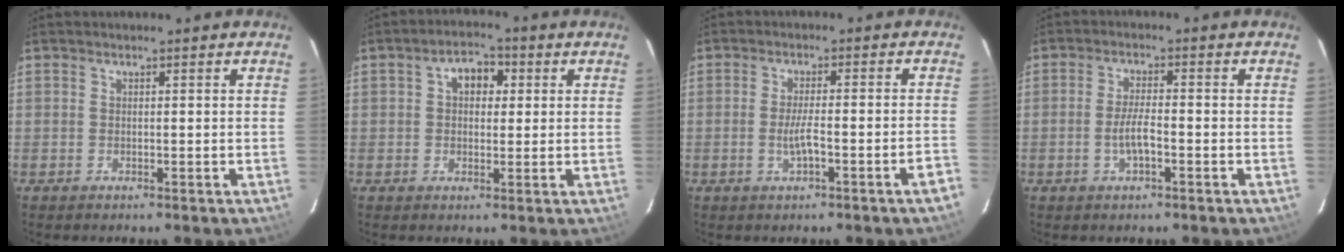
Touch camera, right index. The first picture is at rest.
{"total": 5.2, "force": [1.3, 3.7, 3.4], "torque": [-0.054, 0.022, 0.022]}
{"total": 5.5, "force": [-2.7, -0.6, 4.8], "torque": [-0.078, -0.009, -0.040]}
{"total": 4.0, "force": [-1.6, 0.9, 3.6], "torque": [-0.071, -0.002, -0.028]}